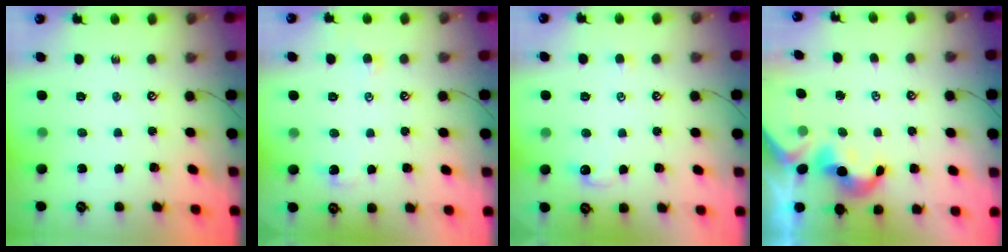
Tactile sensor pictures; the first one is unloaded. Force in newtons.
{"total": 0.7, "press": 0.4, "slide": 0.6}
{"total": 0.7, "press": 0.5, "slide": 0.5}
{"total": 2.0, "press": 1.9, "slide": 0.5}